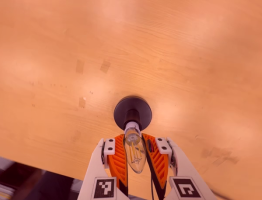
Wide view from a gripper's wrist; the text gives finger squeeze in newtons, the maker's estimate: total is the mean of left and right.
{"total": 18.9, "left": 17.8, "right": 19.9}